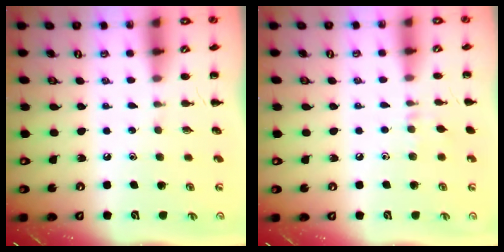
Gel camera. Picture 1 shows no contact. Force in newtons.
{"total": 4.8, "press": 4.5, "slide": 1.7}